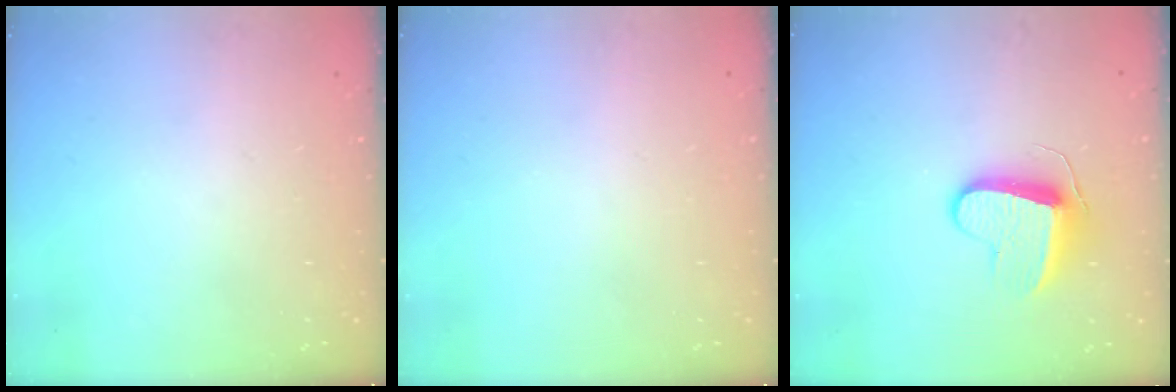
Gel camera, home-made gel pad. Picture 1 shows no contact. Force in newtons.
{"total": 0.0}
{"total": 9.3, "press": 9.3, "slide": 0.5}